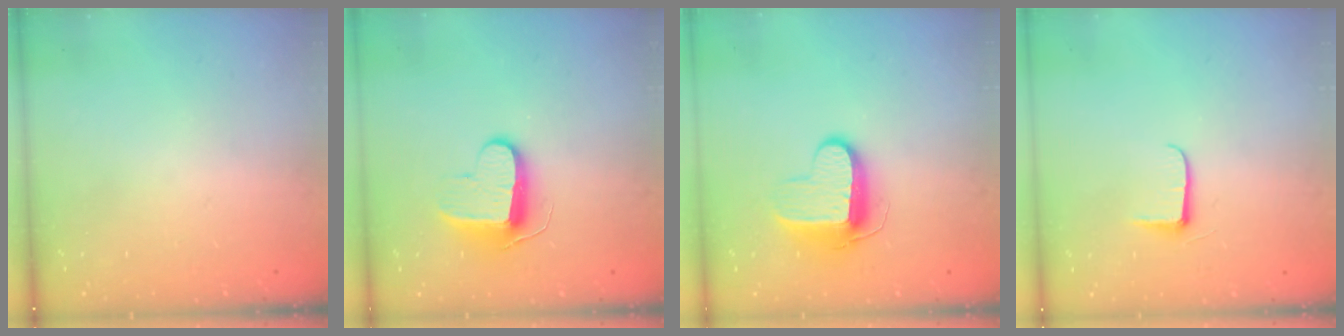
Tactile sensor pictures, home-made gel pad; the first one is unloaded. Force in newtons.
{"total": 9.9, "press": 9.9, "slide": 0.1}
{"total": 10.3, "press": 10.3, "slide": 1.0}
{"total": 5.8, "press": 5.8, "slide": 0.9}